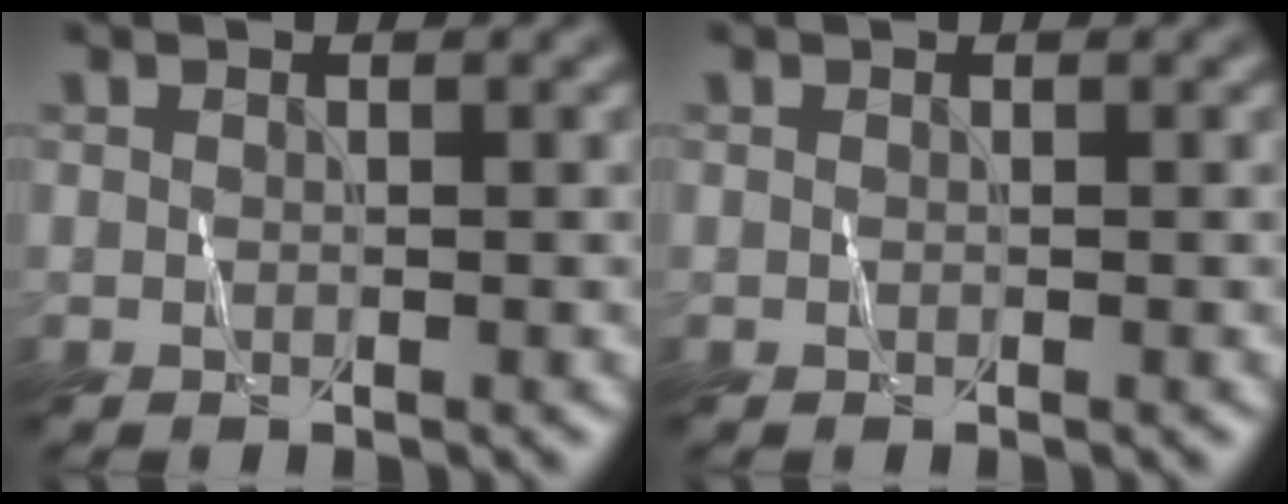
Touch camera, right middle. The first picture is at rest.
{"total": 0.0}